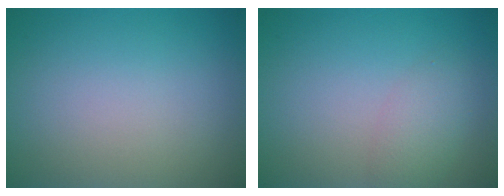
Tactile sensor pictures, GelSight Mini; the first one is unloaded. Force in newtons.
{"total": 2.1, "press": 2.1, "slide": 0.1}